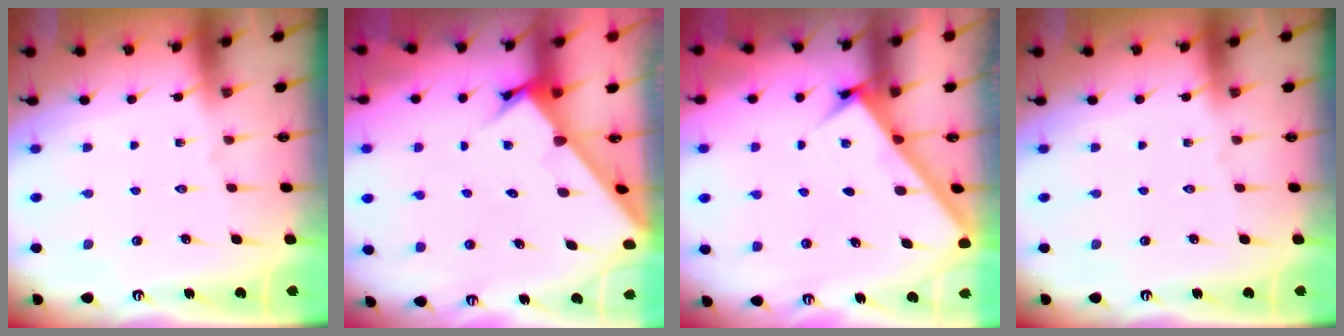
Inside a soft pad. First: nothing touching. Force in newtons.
{"total": 2.9, "press": 2.9, "slide": 0.2}
{"total": 2.9, "press": 2.8, "slide": 0.2}
{"total": 0.0}